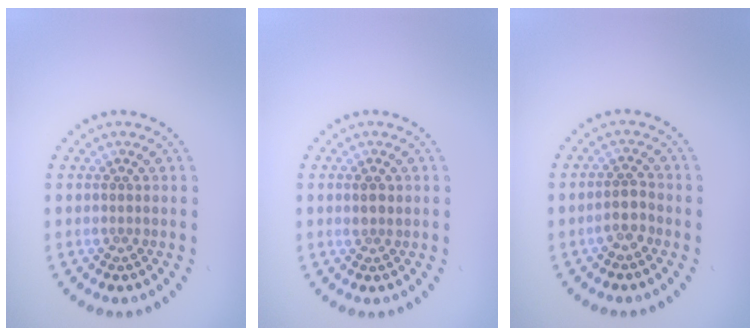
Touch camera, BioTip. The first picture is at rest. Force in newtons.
{"total": 1.2, "press": 1.1, "slide": 0.4}
{"total": 1.6, "press": 1.4, "slide": 0.9}